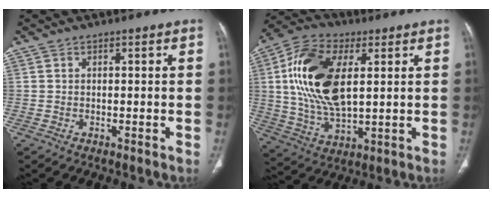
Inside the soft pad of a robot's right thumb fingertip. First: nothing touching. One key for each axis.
{"total": 18.6, "fx": 3.8, "fy": 9.7, "fz": 15.4, "tx": -0.297, "ty": -0.003, "tz": 0.072}